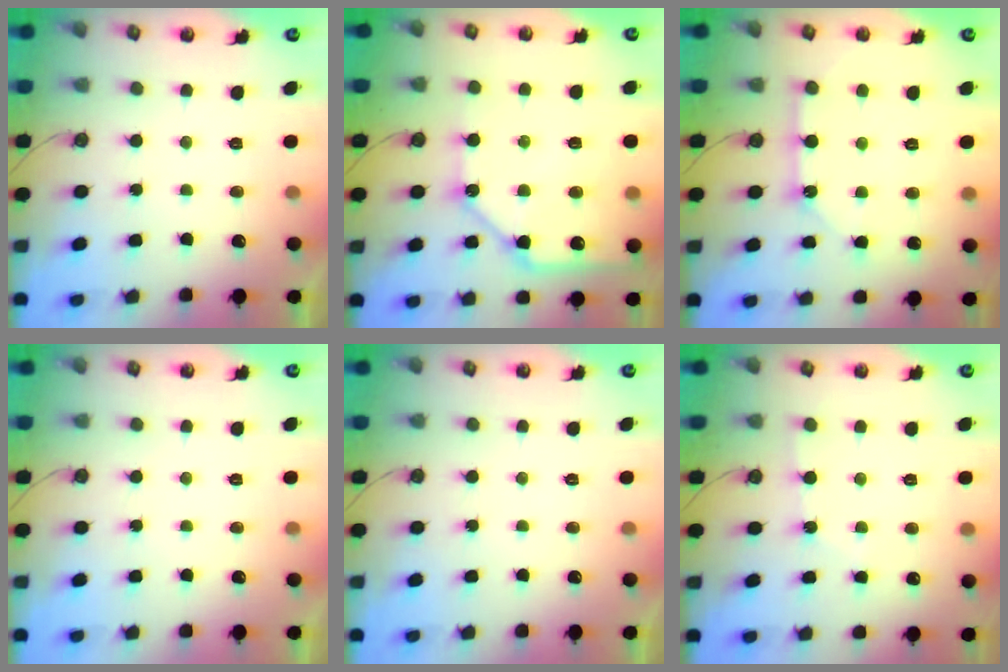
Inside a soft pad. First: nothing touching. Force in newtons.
{"total": 13.6, "press": 13.5, "slide": 1.8}
{"total": 10.1, "press": 10.0, "slide": 1.1}
{"total": 0.0}
{"total": 0.0}
{"total": 2.7, "press": 2.7, "slide": 0.3}